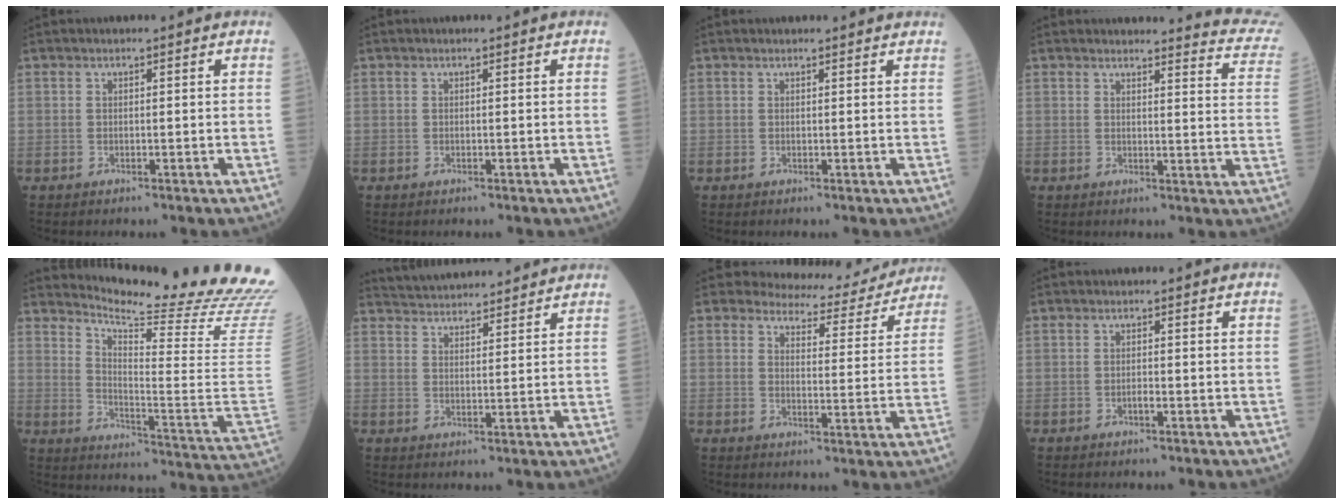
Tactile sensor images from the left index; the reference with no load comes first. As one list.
[{"total": 0.0}, {"total": 1.6, "force": [1.5, 0.3, 0.2], "torque": [-0.008, 0.004, 0.008]}, {"total": 9.3, "force": [9.3, -0.1, 0.5], "torque": [0.013, -0.092, 0.069]}, {"total": 23.9, "force": [22.7, -1.3, 7.2], "torque": [-0.125, -0.155, 0.282]}, {"total": 11.0, "force": [10.6, 1.5, 2.6], "torque": [-0.045, 0.022, 0.154]}, {"total": 10.4, "force": [9.9, 3.0, 0.8], "torque": [0.005, -0.026, 0.104]}, {"total": 1.4, "force": [-1.3, 0.0, 0.3], "torque": [-0.007, -0.006, -0.021]}]